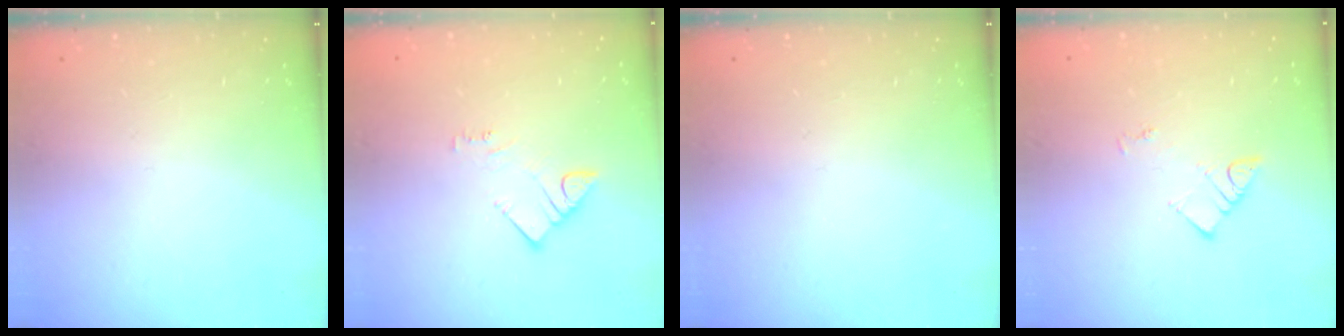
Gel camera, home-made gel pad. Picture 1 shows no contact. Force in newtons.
{"total": 3.7, "press": 3.7, "slide": 0.3}
{"total": 0.0}
{"total": 3.5, "press": 3.5, "slide": 0.4}